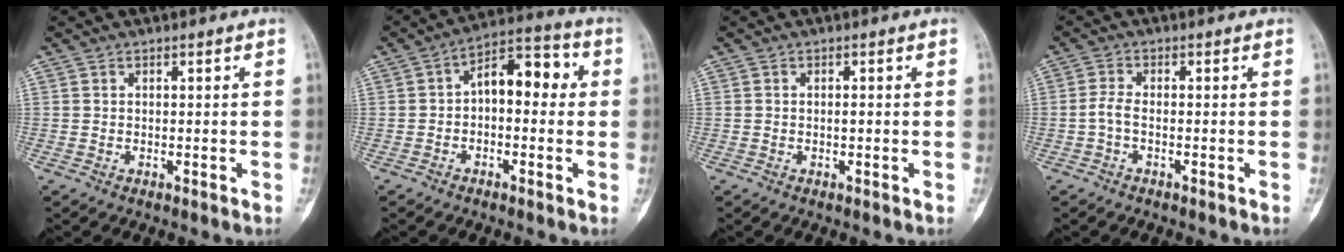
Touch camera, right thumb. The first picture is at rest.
{"total": 9.9, "force": [0.6, 5.6, 8.1], "torque": [-0.092, 0.038, -0.003]}
{"total": 0.7, "force": [-0.1, 0.3, 0.6], "torque": [-0.013, 0.000, -0.002]}
{"total": 2.2, "force": [-0.8, 0.8, 2.0], "torque": [-0.046, 0.002, -0.019]}